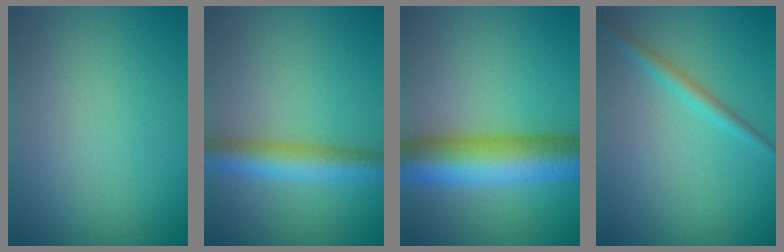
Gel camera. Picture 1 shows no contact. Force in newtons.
{"total": 4.6, "press": 4.6, "slide": 0.0}
{"total": 9.7, "press": 9.7, "slide": 0.1}
{"total": 1.7, "press": 1.7, "slide": 0.1}